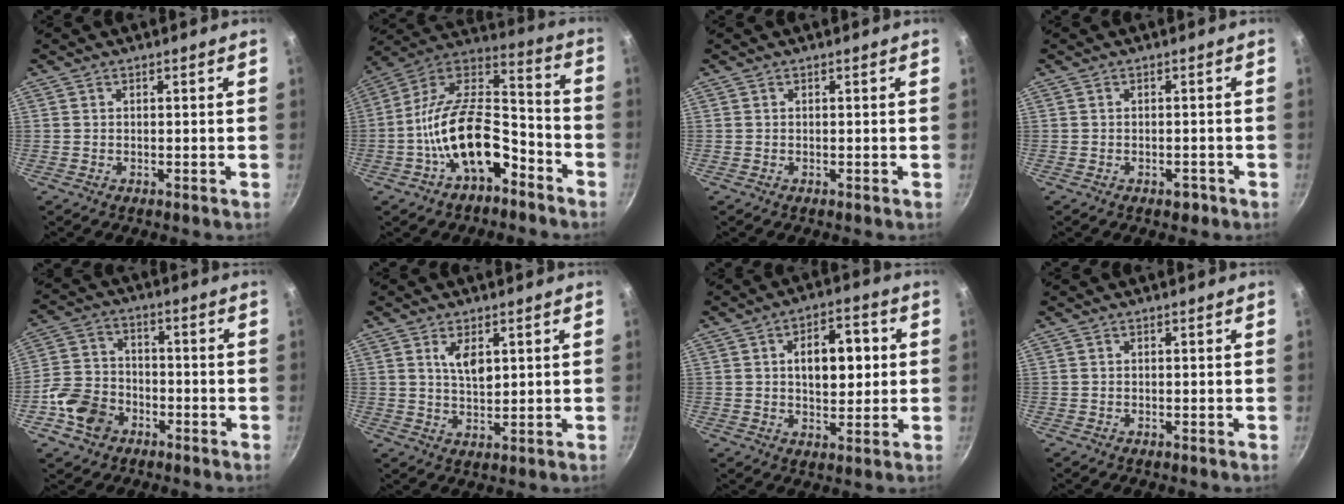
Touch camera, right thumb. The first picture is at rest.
{"total": 19.1, "force": [-8.1, 10.0, 14.1], "torque": [-0.214, 0.080, -0.153]}
{"total": 0.0}
{"total": 1.8, "force": [-1.1, 1.1, 1.0], "torque": [-0.008, 0.013, -0.006]}
{"total": 9.9, "force": [-4.5, 7.5, 4.6], "torque": [-0.070, 0.035, -0.094]}
{"total": 5.0, "force": [1.9, 2.5, 3.9], "torque": [-0.064, -0.016, 0.039]}
{"total": 11.0, "force": [1.6, 6.3, 8.9], "torque": [-0.096, 0.006, 0.021]}
{"total": 0.0}